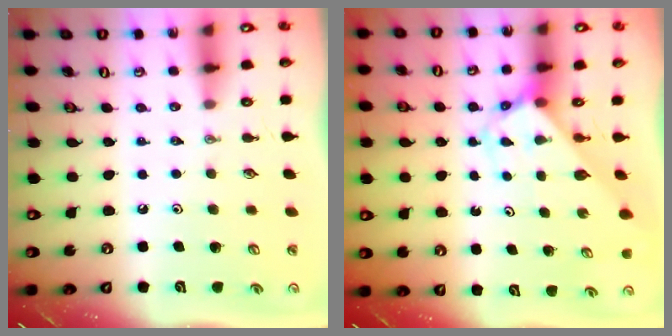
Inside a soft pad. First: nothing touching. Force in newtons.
{"total": 2.8, "press": 2.8, "slide": 0.1}